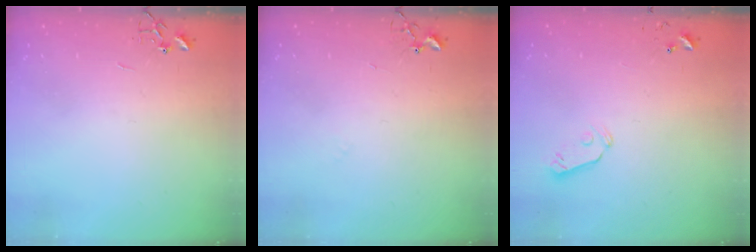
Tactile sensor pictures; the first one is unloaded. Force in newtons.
{"total": 4.9, "press": 4.9, "slide": 0.5}
{"total": 5.9, "press": 5.8, "slide": 1.0}